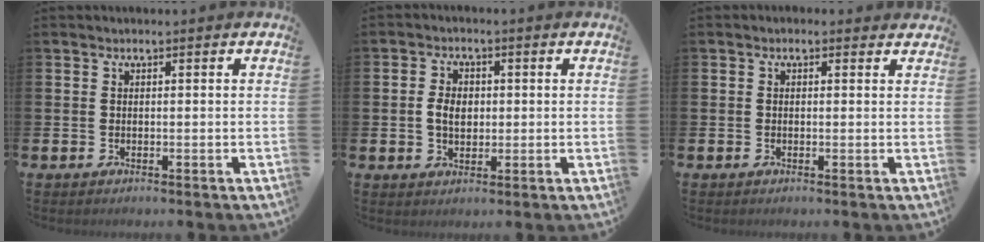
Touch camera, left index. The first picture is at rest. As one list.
[{"total": 3.6, "force": [0.2, 2.6, 2.5], "torque": [-0.031, 0.004, -0.003]}, {"total": 0.6, "force": [0.1, 0.5, 0.3], "torque": [-0.003, 0.004, -0.001]}]